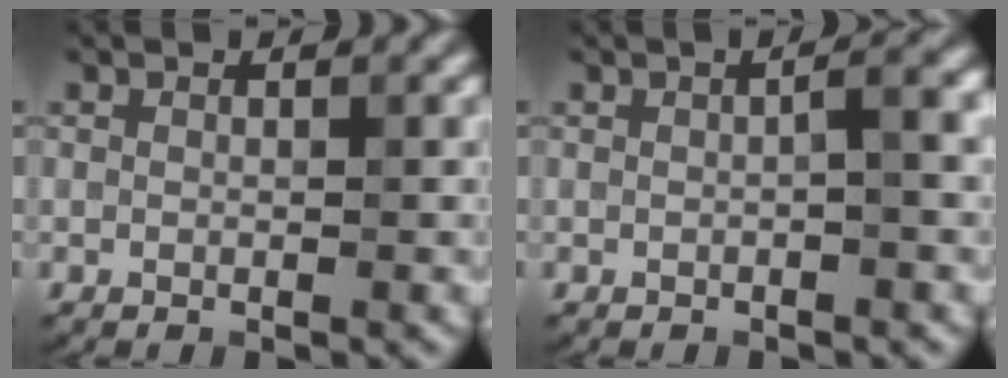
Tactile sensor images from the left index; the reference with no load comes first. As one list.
[{"total": 2.1, "force": [-0.1, 0.4, 2.0], "torque": [-0.031, 0.010, -0.003]}]